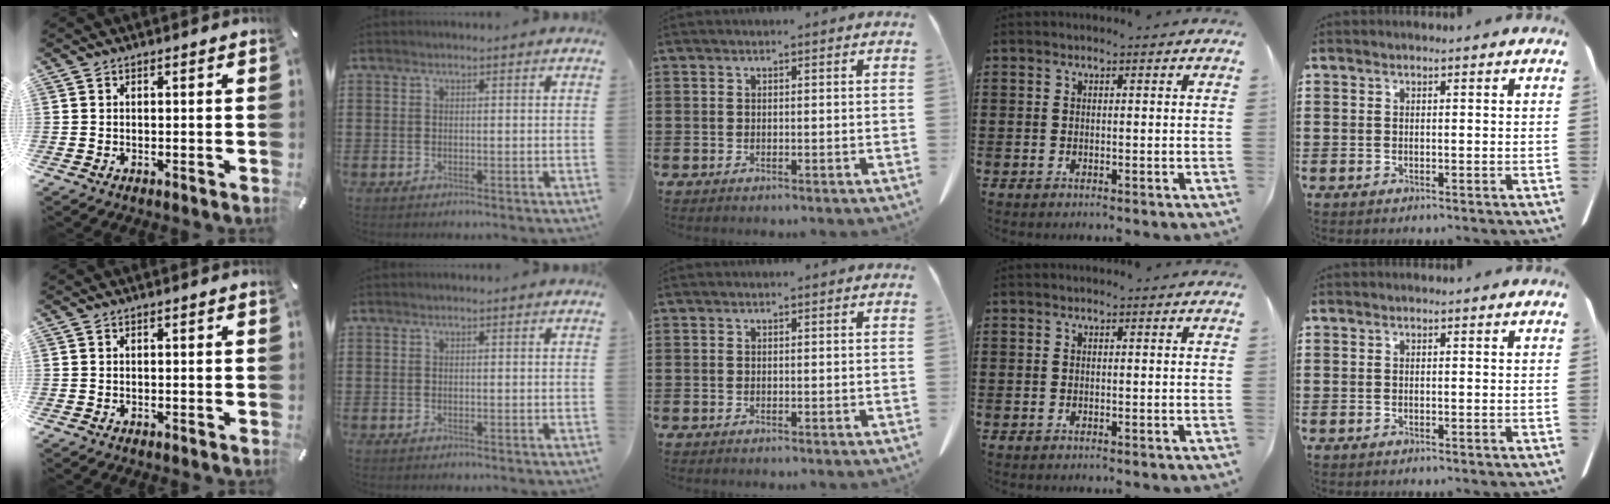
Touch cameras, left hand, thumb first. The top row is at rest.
{}